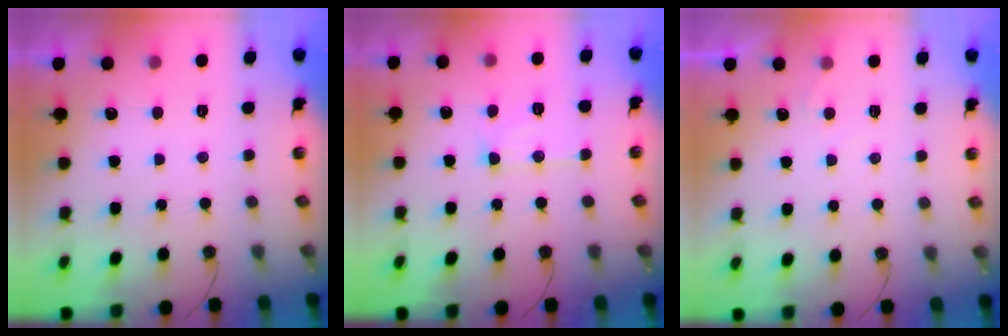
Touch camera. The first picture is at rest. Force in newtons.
{"total": 11.7, "press": 11.7, "slide": 1.0}
{"total": 3.6, "press": 3.6, "slide": 0.5}